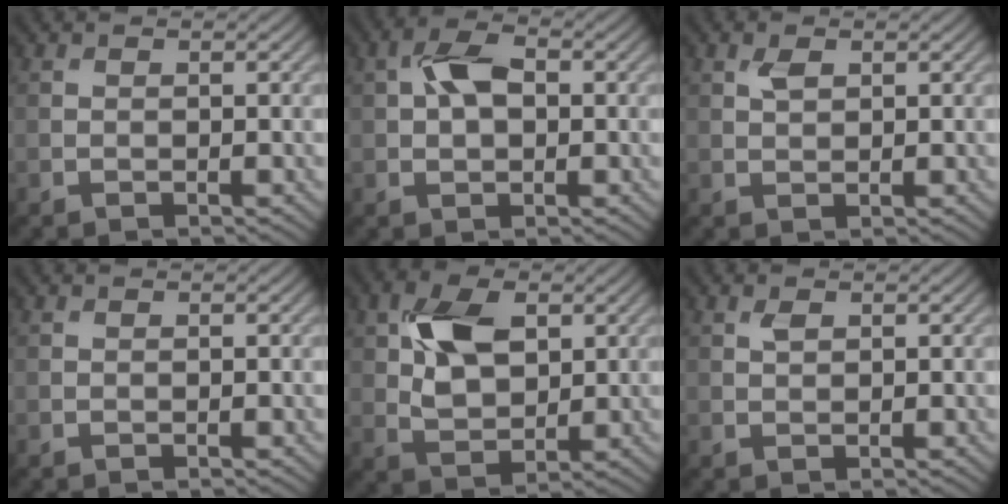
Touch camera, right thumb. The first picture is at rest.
{"total": 5.0, "force": [0.8, 2.9, 3.9], "torque": [-0.080, 0.008, 0.010]}
{"total": 1.6, "force": [0.8, 0.9, 1.1], "torque": [-0.025, 0.001, 0.017]}
{"total": 0.0}
{"total": 8.2, "force": [2.5, 5.0, 6.0], "torque": [-0.126, 0.003, 0.044]}
{"total": 1.0, "force": [0.6, 0.5, 0.7], "torque": [-0.018, -0.001, 0.012]}